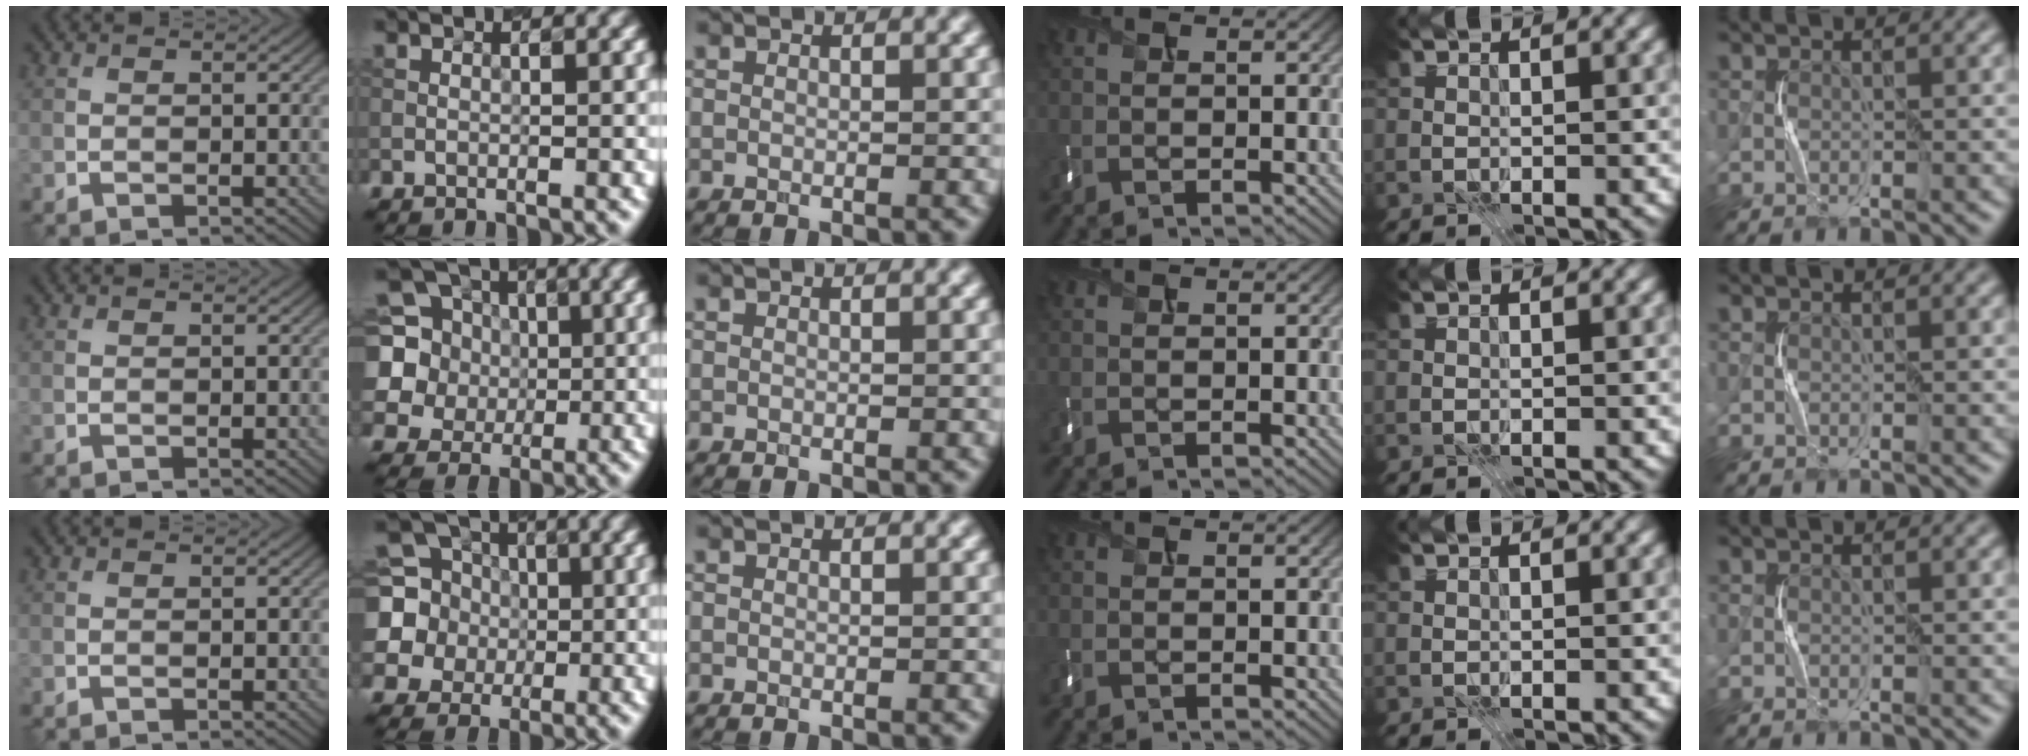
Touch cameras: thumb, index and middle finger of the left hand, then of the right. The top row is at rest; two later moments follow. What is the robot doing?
{"motion": "press", "object": "keyboard"}